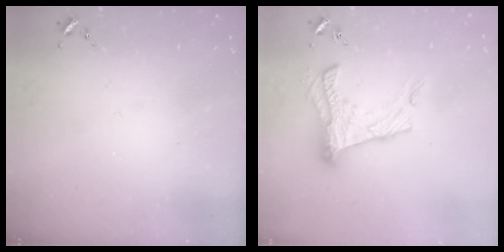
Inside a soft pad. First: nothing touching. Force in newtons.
{"total": 14.5, "press": 14.5, "slide": 0.7}